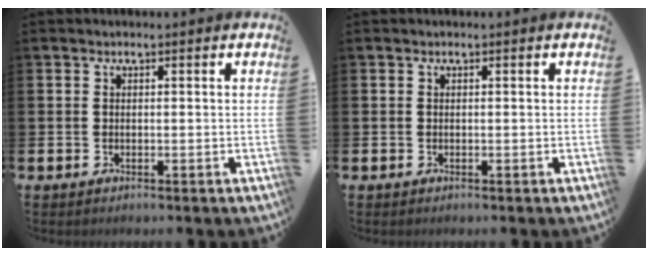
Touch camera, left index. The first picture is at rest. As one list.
[{"total": 0.0}]